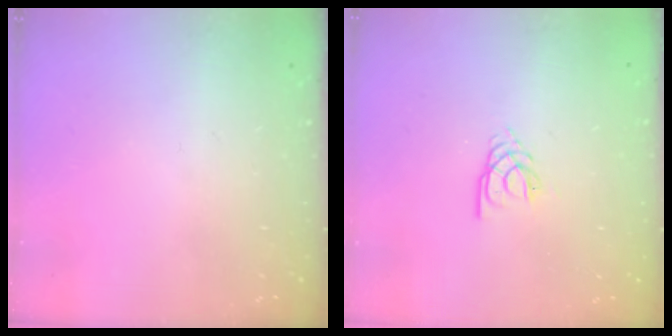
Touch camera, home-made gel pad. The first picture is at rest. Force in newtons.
{"total": 2.6, "press": 2.6, "slide": 0.3}